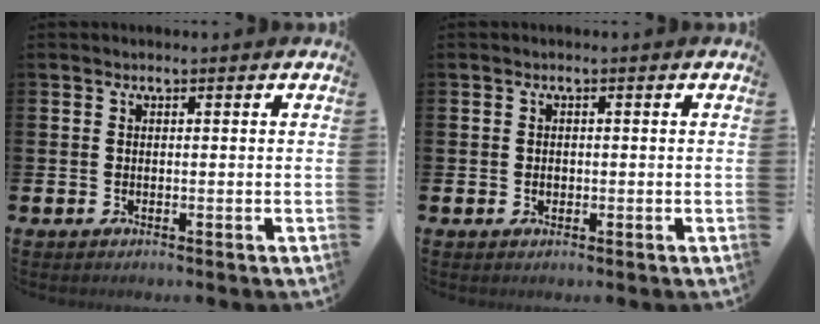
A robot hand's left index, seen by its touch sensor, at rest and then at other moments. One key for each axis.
{"total": 0.8, "fx": -0.1, "fy": 0.7, "fz": 0.4, "tx": 0.004, "ty": 0.000, "tz": -0.005}